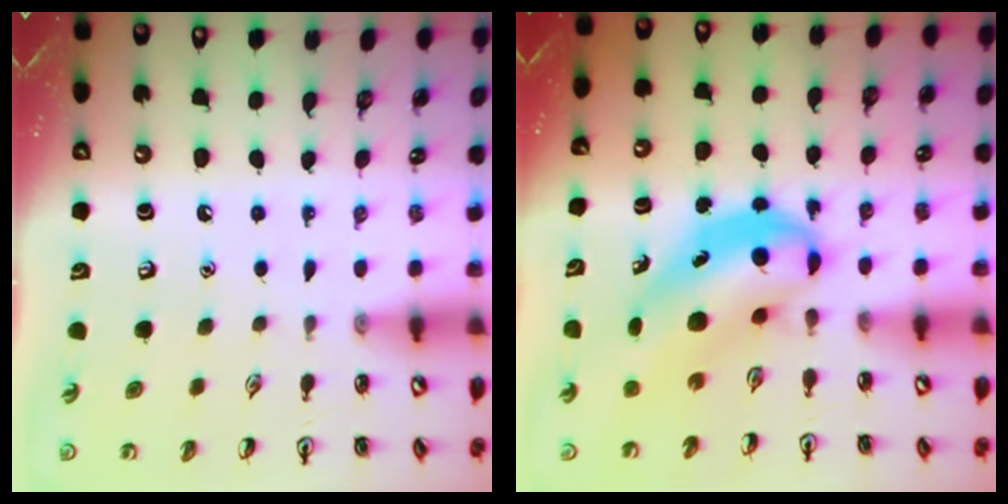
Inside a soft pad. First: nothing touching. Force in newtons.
{"total": 5.7, "press": 5.6, "slide": 1.1}